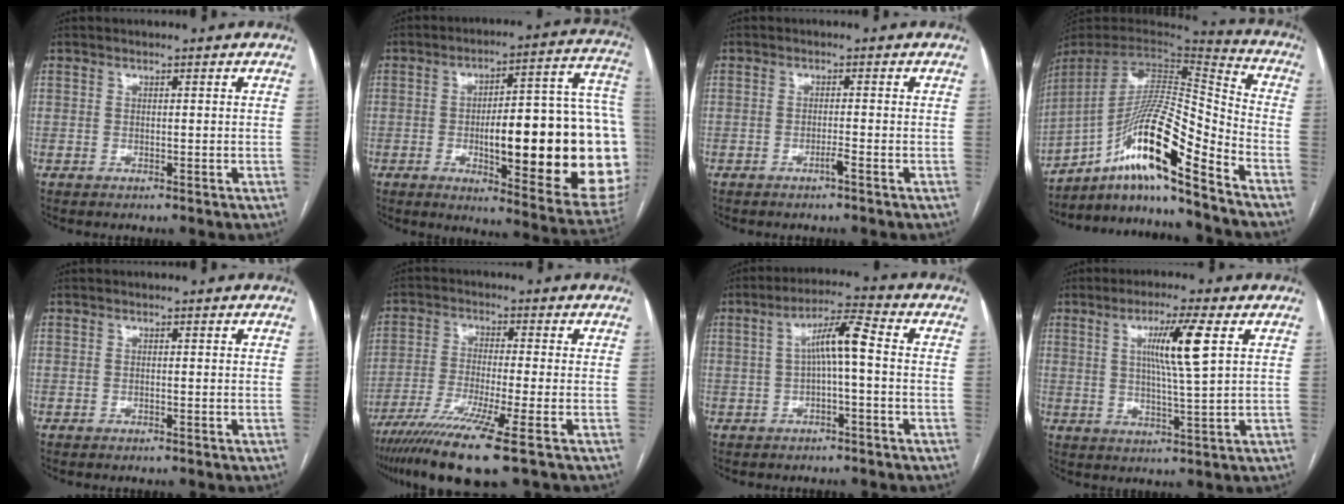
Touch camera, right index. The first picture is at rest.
{"total": 28.8, "force": [-3.3, 5.3, 28.1], "torque": [-0.293, 0.020, -0.039]}
{"total": 1.1, "force": [-0.8, -0.2, 0.8], "torque": [-0.016, 0.000, -0.015]}
{"total": 16.8, "force": [-11.5, 0.4, 12.2], "torque": [-0.228, 0.013, -0.205]}
{"total": 0.0}
{"total": 12.0, "force": [-7.8, -0.8, 9.0], "torque": [-0.169, -0.032, -0.134]}
{"total": 6.4, "force": [0.1, 0.7, 6.3], "torque": [-0.109, 0.025, 0.002]}
{"total": 8.3, "force": [2.6, -0.5, 7.8], "torque": [-0.139, -0.002, 0.046]}